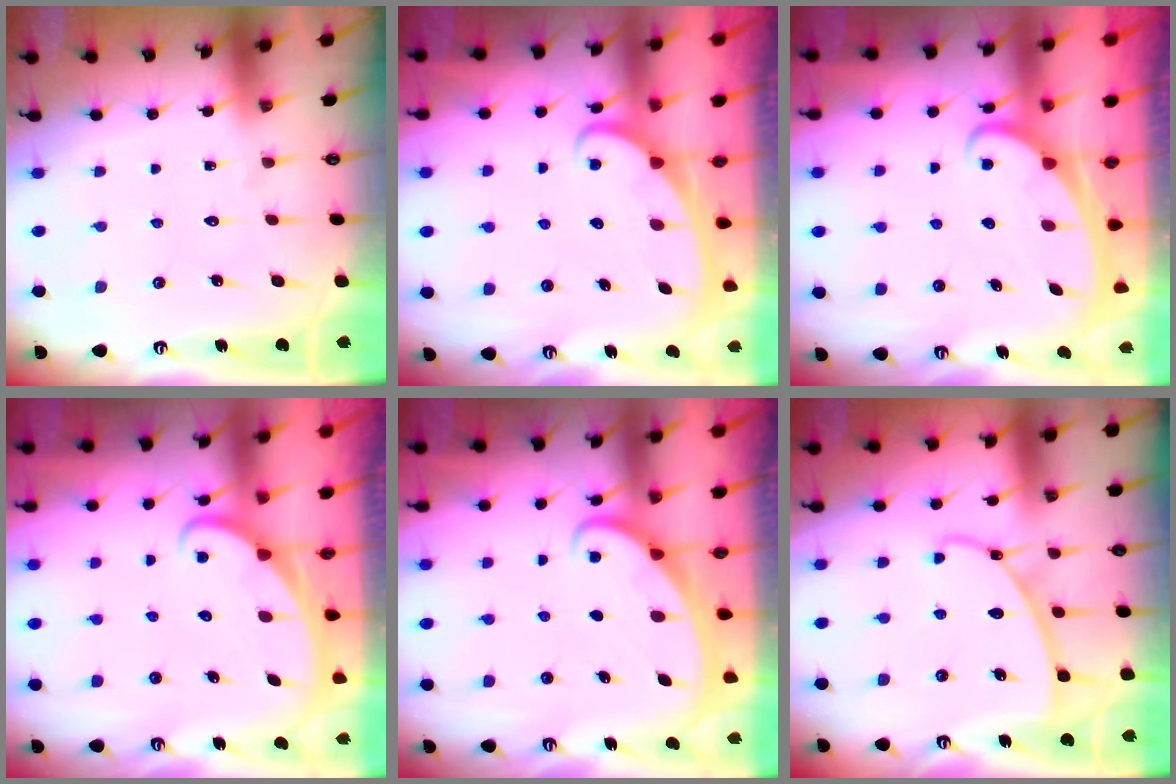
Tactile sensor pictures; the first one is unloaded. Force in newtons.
{"total": 2.5, "press": 2.5, "slide": 0.3}
{"total": 2.4, "press": 2.3, "slide": 0.4}
{"total": 2.5, "press": 2.5, "slide": 0.3}
{"total": 2.1, "press": 2.1, "slide": 0.1}
{"total": 8.0, "press": 8.0, "slide": 0.3}